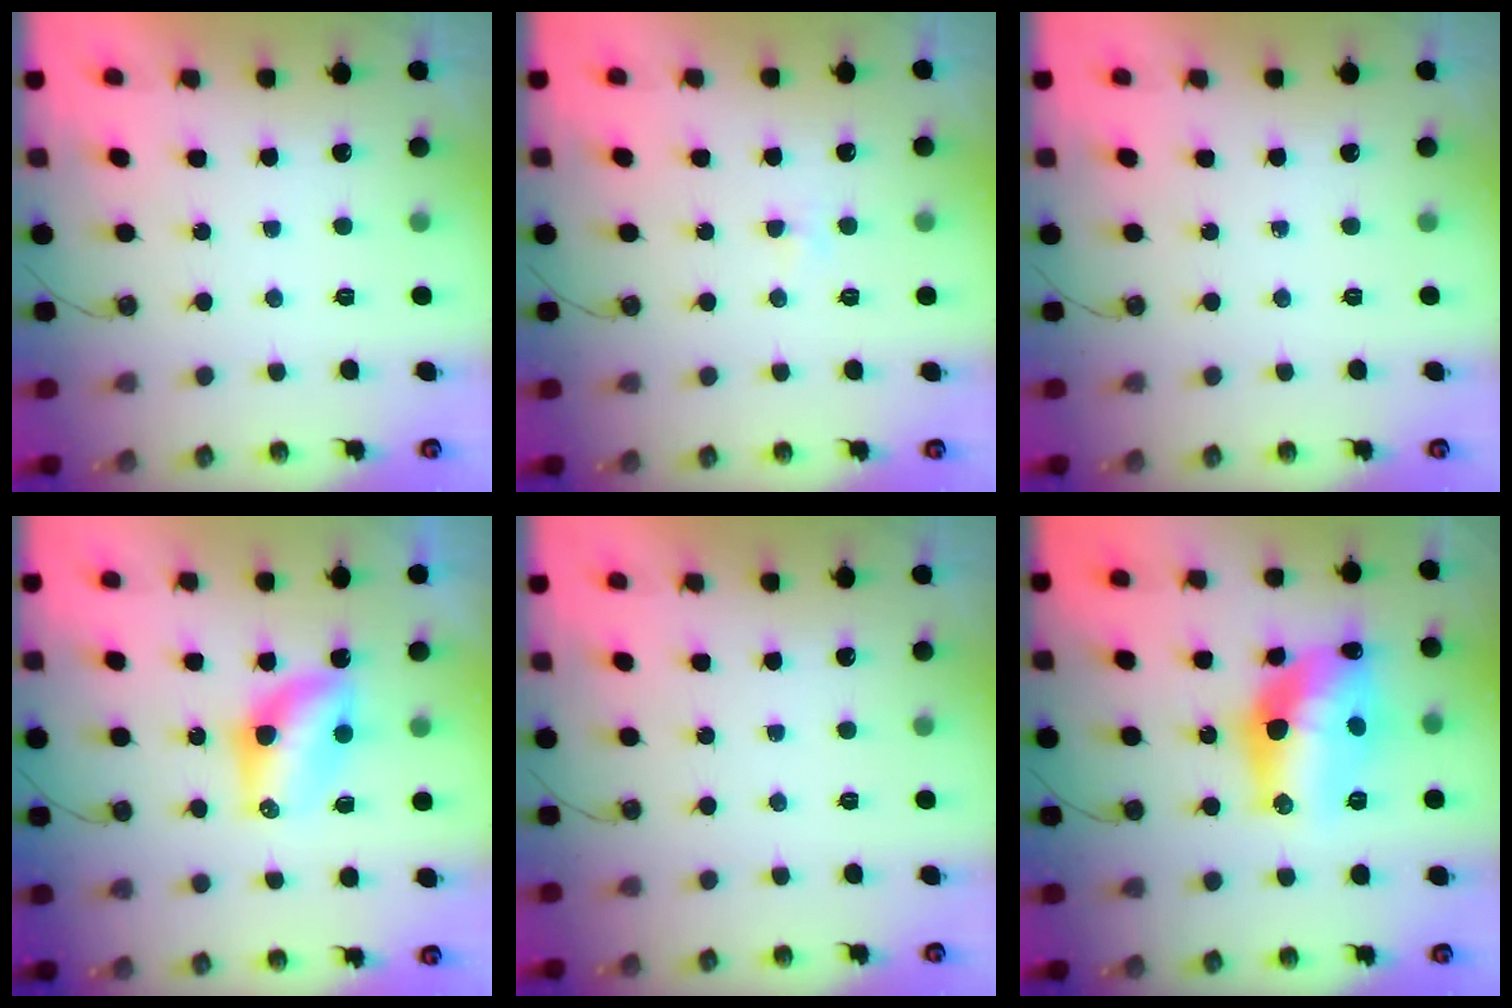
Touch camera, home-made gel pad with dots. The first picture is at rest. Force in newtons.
{"total": 3.8, "press": 1.6, "slide": 3.4}
{"total": 0.0}
{"total": 7.3, "press": 7.3, "slide": 0.3}
{"total": 0.0}
{"total": 18.3, "press": 17.9, "slide": 3.5}